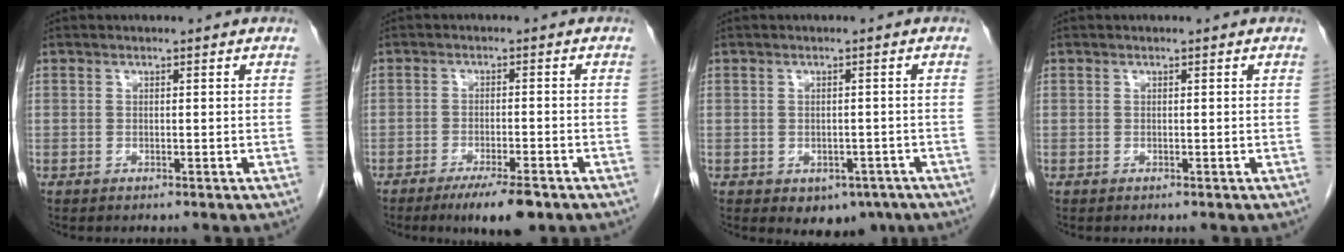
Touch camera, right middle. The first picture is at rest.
{"total": 6.7, "force": [-4.6, 1.0, 4.8], "torque": [-0.072, -0.011, -0.071]}
{"total": 4.8, "force": [-2.6, 3.2, 2.4], "torque": [-0.017, 0.001, -0.026]}
{"total": 0.0}